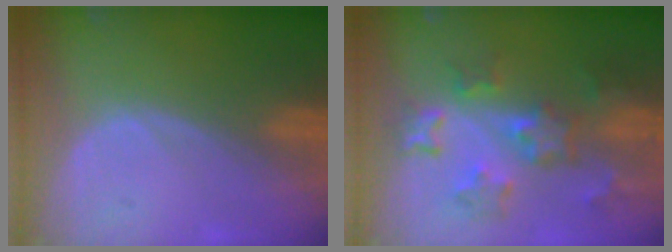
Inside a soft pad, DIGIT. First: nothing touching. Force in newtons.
{"total": 8.6, "press": 7.7, "slide": 3.8}